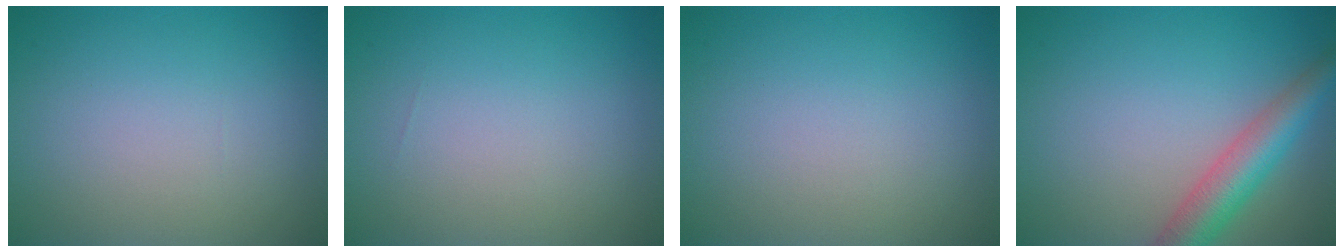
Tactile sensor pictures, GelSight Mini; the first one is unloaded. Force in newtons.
{"total": 0.0}
{"total": 0.0}
{"total": 4.9, "press": 4.9, "slide": 0.3}